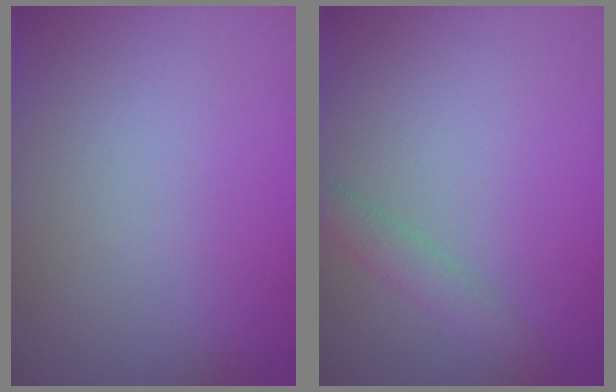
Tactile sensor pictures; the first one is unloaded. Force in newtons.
{"total": 1.7, "press": 1.7, "slide": 0.0}